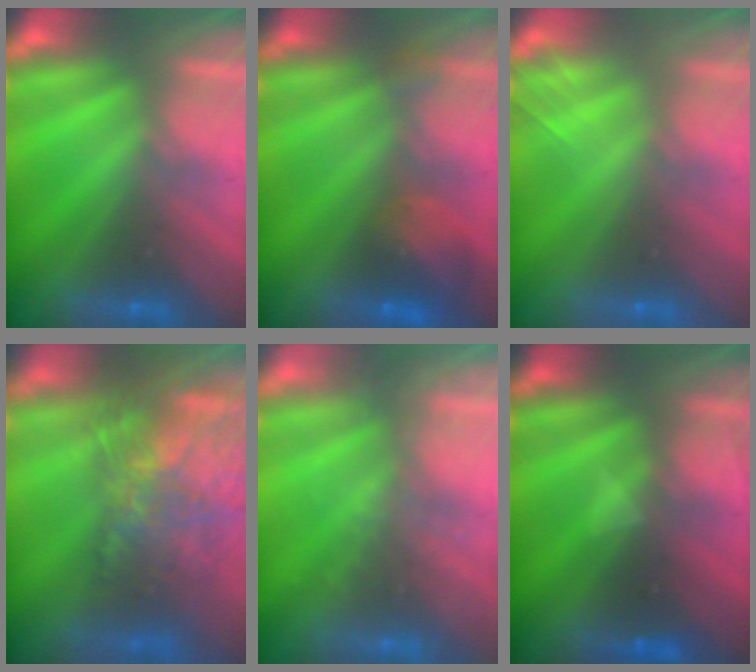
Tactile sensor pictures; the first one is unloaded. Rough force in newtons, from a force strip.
{"total": 6.6}
{"total": 2.0}
{"total": 7.6}
{"total": 1.9}
{"total": 3.1}